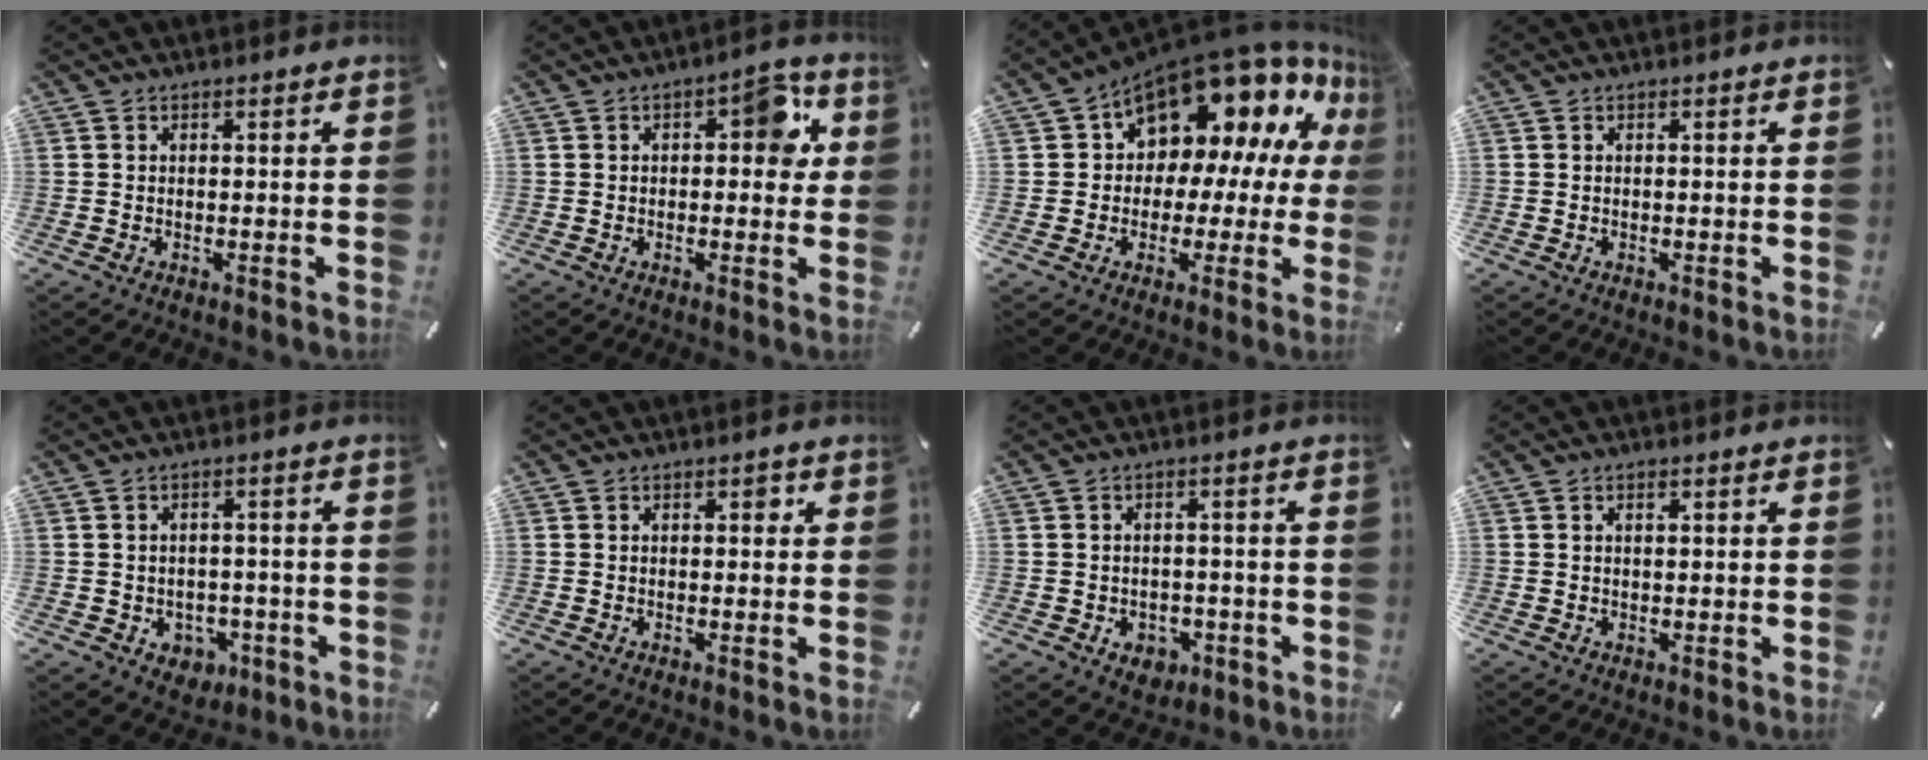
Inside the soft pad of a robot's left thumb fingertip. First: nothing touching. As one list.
[{"total": 8.7, "force": [2.1, 4.5, 7.2], "torque": [-0.074, -0.006, 0.026]}, {"total": 15.3, "force": [9.7, 8.8, 7.9], "torque": [-0.116, -0.093, 0.169]}, {"total": 0.0}, {"total": 4.9, "force": [-0.9, 4.5, 1.6], "torque": [-0.017, 0.003, -0.016]}, {"total": 1.7, "force": [0.4, 1.0, 1.4], "torque": [-0.020, 0.004, 0.003]}, {"total": 5.0, "force": [-1.9, 4.0, 2.2], "torque": [-0.020, 0.006, -0.034]}, {"total": 1.1, "force": [0.4, 0.6, 0.9], "torque": [-0.019, 0.004, 0.006]}]